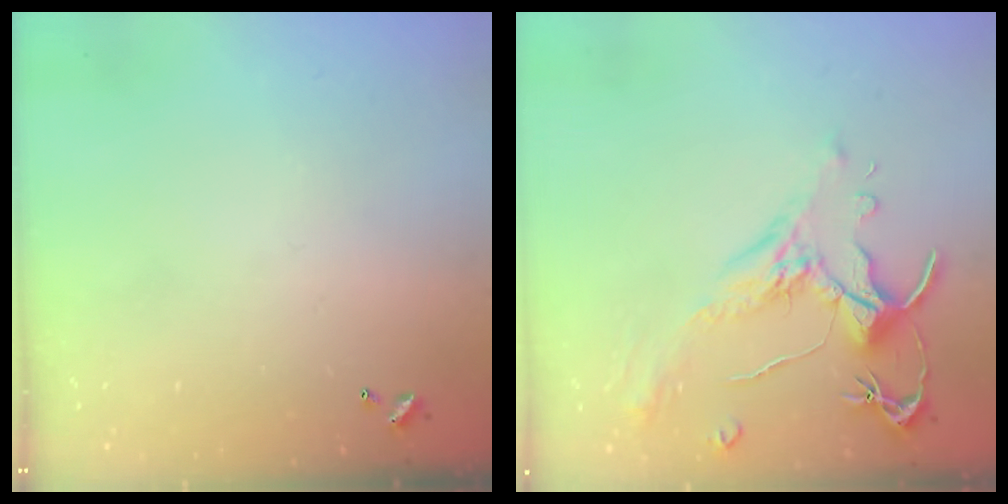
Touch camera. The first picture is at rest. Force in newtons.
{"total": 1.8, "press": 1.2, "slide": 1.3}